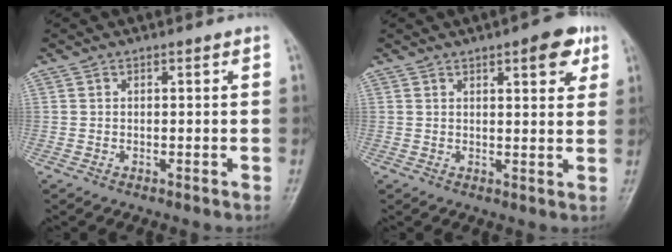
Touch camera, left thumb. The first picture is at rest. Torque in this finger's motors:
{"motor_torque": [-0.14, 0.23, 0.02, -0.19, 0.09]}